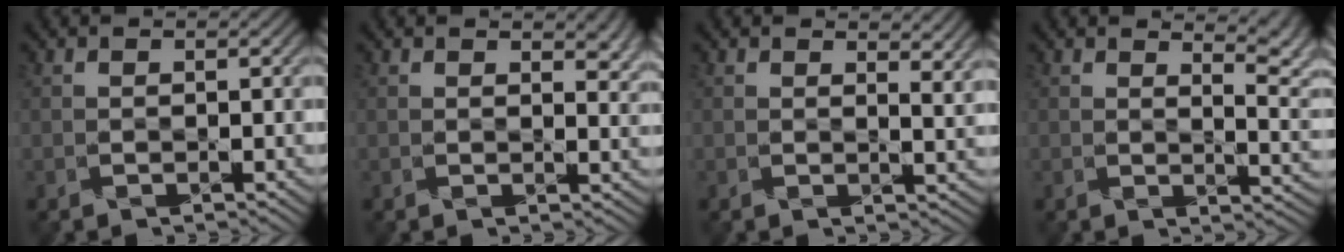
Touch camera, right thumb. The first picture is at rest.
{"total": 2.8, "force": [1.6, 1.4, 1.9], "torque": [-0.029, -0.006, 0.028]}
{"total": 2.7, "force": [1.9, 0.8, 1.7], "torque": [-0.037, -0.005, 0.032]}
{"total": 5.3, "force": [3.7, 1.3, 3.6], "torque": [-0.051, 0.002, 0.061]}